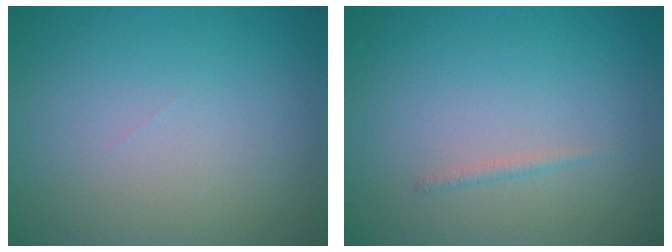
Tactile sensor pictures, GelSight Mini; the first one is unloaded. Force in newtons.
{"total": 0.6, "press": 0.6, "slide": 0.1}